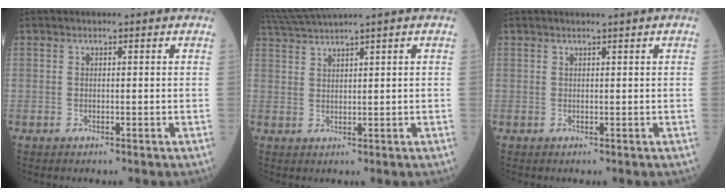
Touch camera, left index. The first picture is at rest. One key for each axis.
{"total": 4.7, "fx": 4.0, "fy": -1.7, "fz": 1.8, "tx": -0.046, "ty": 0.008, "tz": 0.084}
{"total": 1.0, "fx": 0.8, "fy": -0.4, "fz": 0.6, "tx": -0.013, "ty": -0.001, "tz": 0.020}